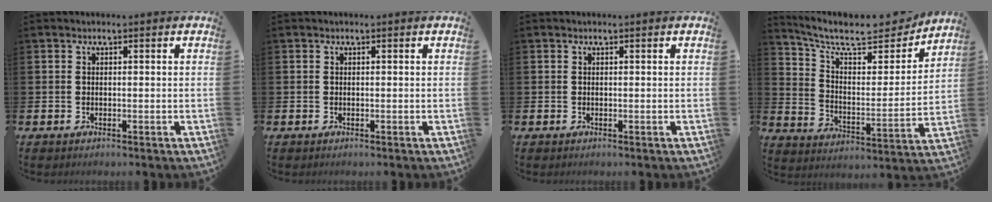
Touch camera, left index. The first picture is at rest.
{"total": 0.0}
{"total": 0.0}
{"total": 9.7, "force": [8.5, 2.9, 3.7], "torque": [-0.097, -0.065, 0.143]}